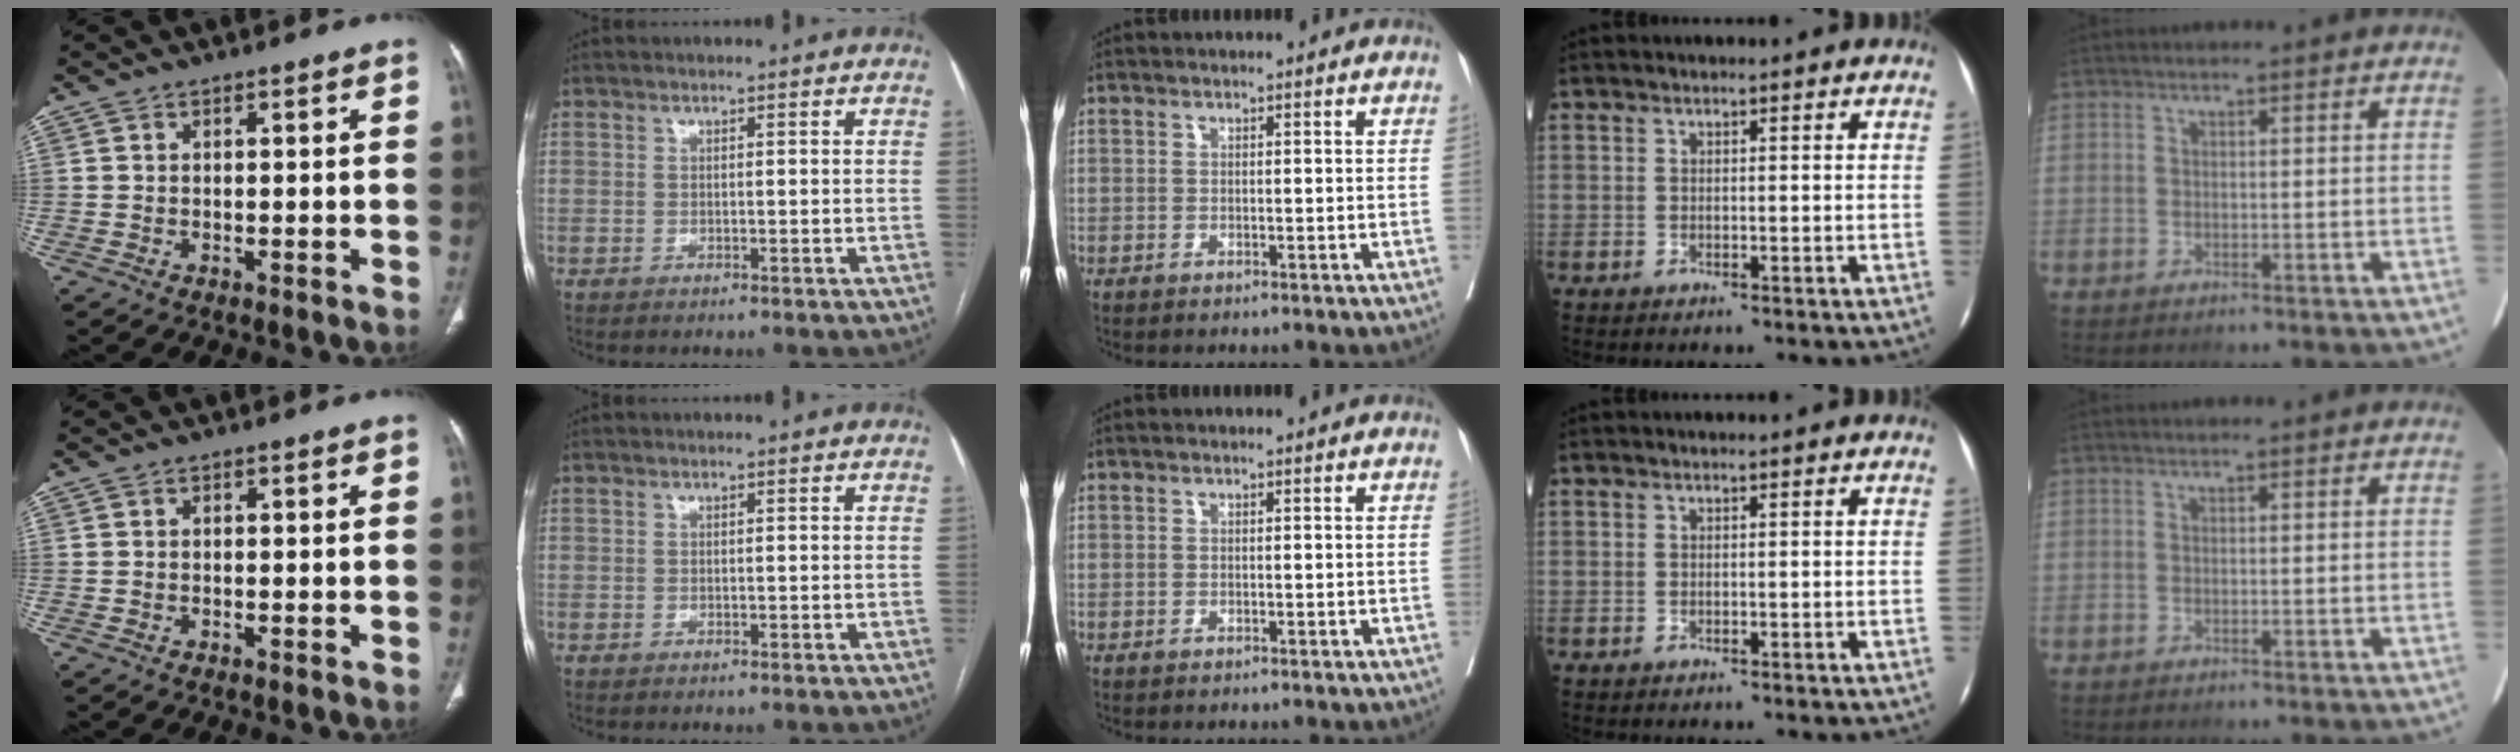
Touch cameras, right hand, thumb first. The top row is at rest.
{}